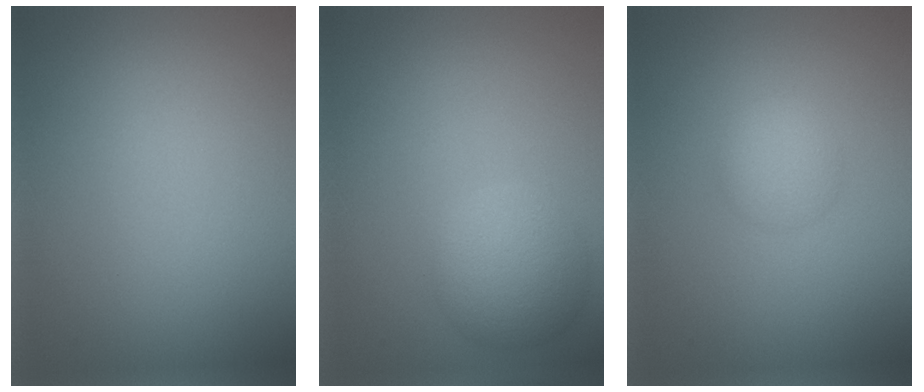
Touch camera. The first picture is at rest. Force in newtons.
{"total": 4.2, "press": 4.2, "slide": 0.2}
{"total": 2.0, "press": 2.0, "slide": 0.1}